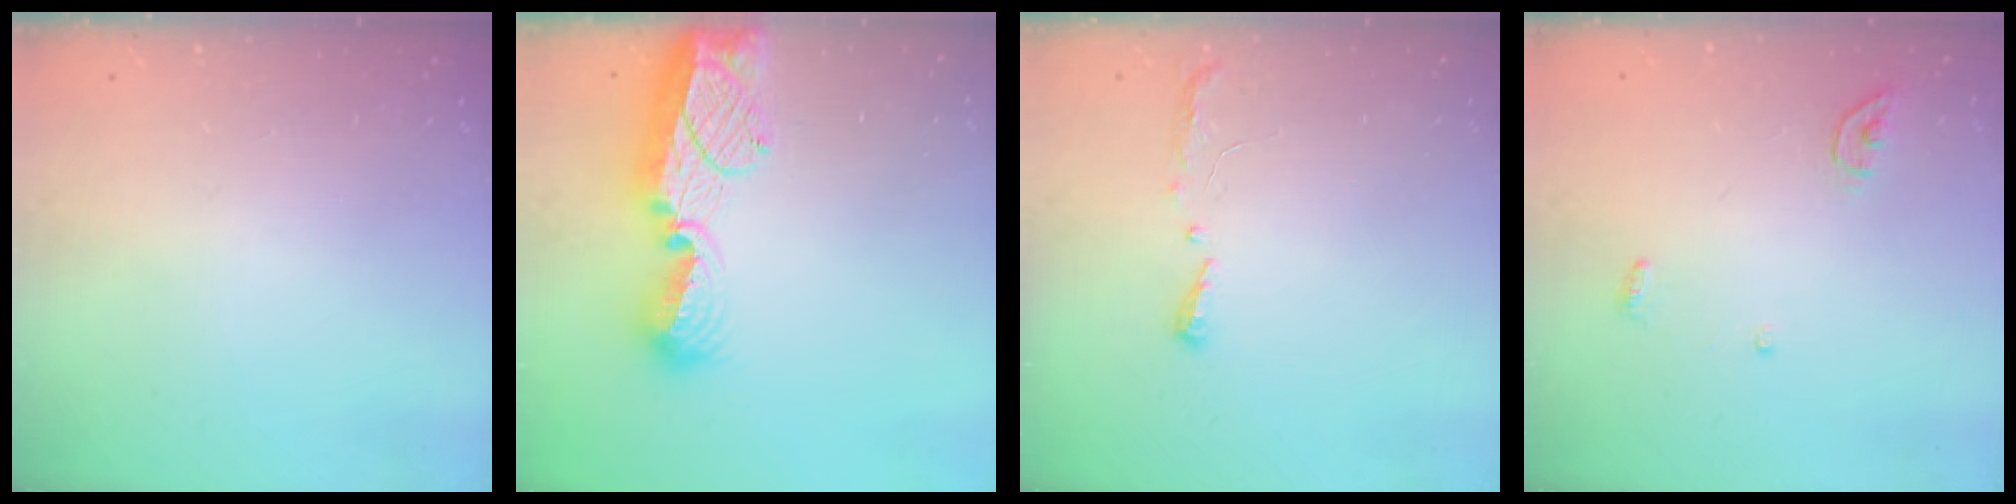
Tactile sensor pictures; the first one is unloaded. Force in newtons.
{"total": 14.7, "press": 14.7, "slide": 1.1}
{"total": 4.1, "press": 4.0, "slide": 0.6}
{"total": 3.9, "press": 3.8, "slide": 0.3}